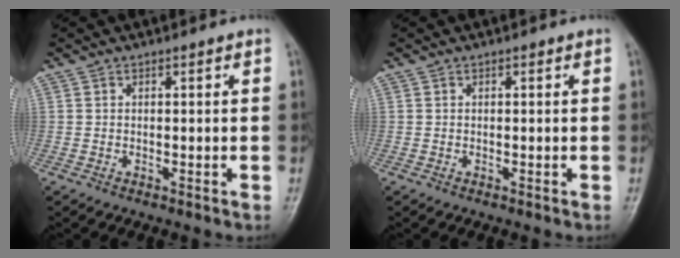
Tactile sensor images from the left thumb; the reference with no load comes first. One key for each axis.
{"total": 0.0}